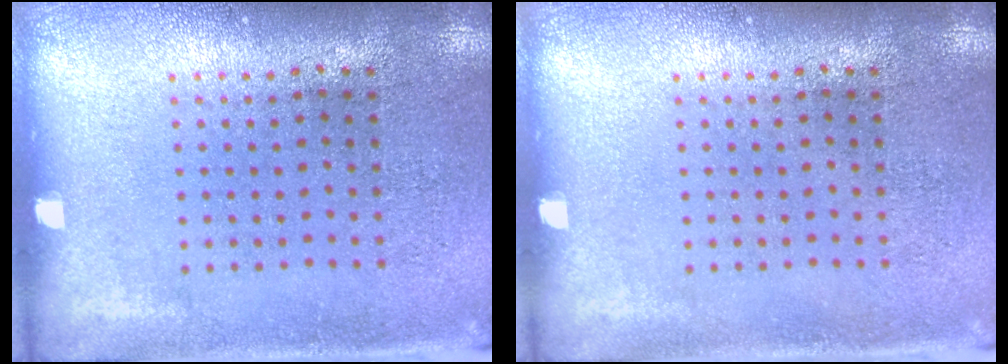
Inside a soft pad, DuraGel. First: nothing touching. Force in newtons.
{"total": 0.0}